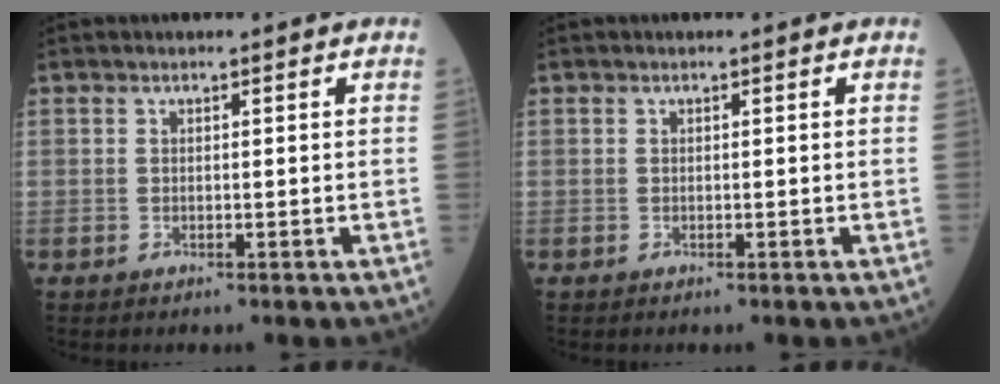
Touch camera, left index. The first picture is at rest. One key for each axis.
{"total": 0.0}